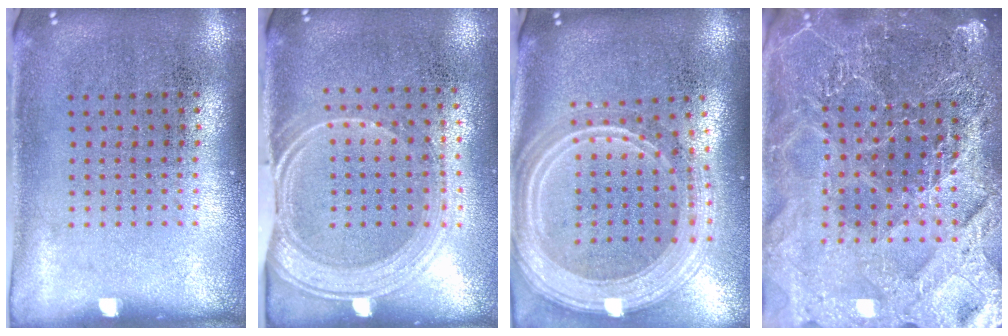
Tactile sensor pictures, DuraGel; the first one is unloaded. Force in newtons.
{"total": 1.7, "press": 1.4, "slide": 1.0}
{"total": 3.0, "press": 2.4, "slide": 1.7}
{"total": 5.6, "press": 5.0, "slide": 2.5}